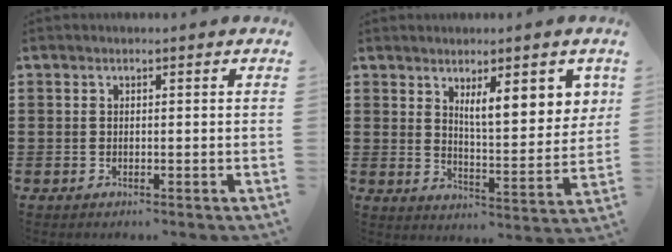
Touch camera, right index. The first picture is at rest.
{"total": 7.2, "force": [4.0, 2.1, 5.7], "torque": [-0.095, -0.013, 0.063]}